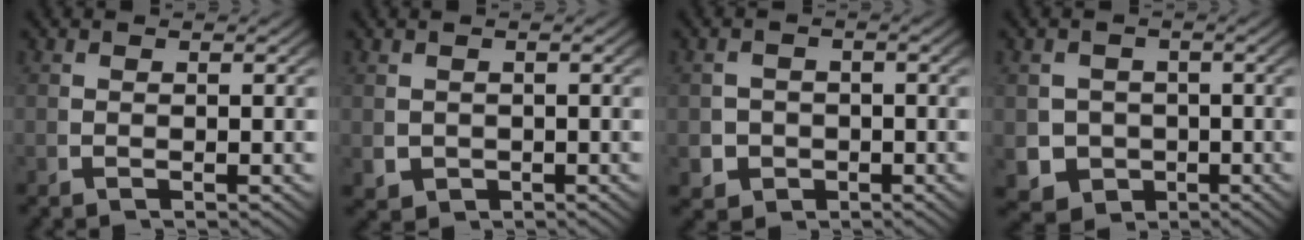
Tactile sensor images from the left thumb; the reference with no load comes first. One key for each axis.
{"total": 3.0, "fx": -0.4, "fy": 2.7, "fz": 1.2, "tx": -0.034, "ty": -0.020, "tz": 0.006}
{"total": 4.2, "fx": -1.4, "fy": 3.6, "fz": 1.6, "tx": -0.037, "ty": -0.024, "tz": -0.013}
{"total": 8.8, "fx": -2.9, "fy": 7.8, "fz": 3.1, "tx": -0.068, "ty": -0.051, "tz": -0.030}